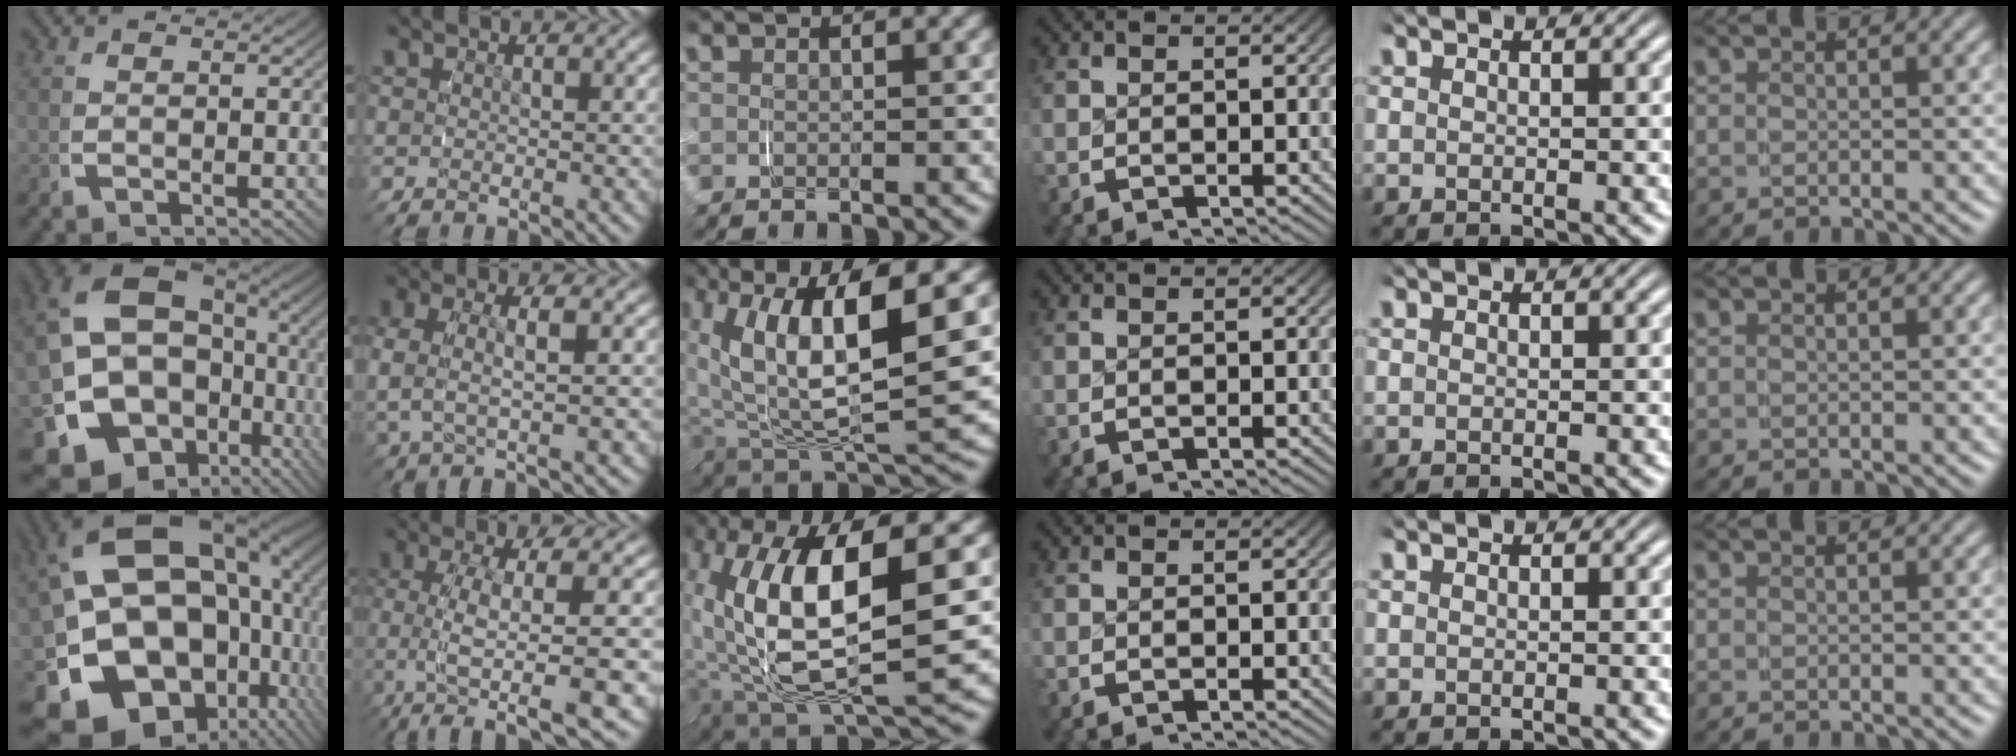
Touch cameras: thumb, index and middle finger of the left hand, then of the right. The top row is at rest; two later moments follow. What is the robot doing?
{"motion": "grasp_and_lifting", "object": "shorts"}